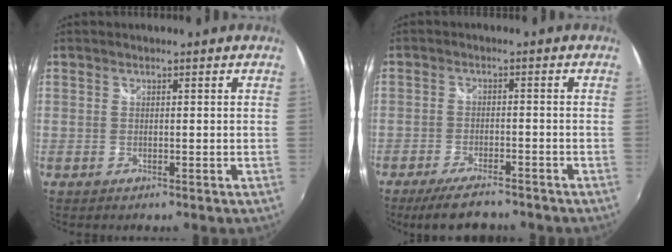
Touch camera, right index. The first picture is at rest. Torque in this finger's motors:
{"motor_torque": [0.71, -0.61, 0.30, 0.03]}